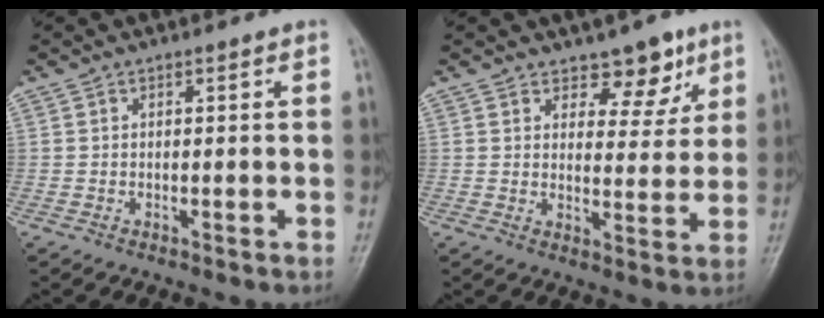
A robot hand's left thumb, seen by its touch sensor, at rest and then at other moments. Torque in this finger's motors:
{"motor_torque": [0.18, 0.01, -0.22, -0.05, 0.01]}